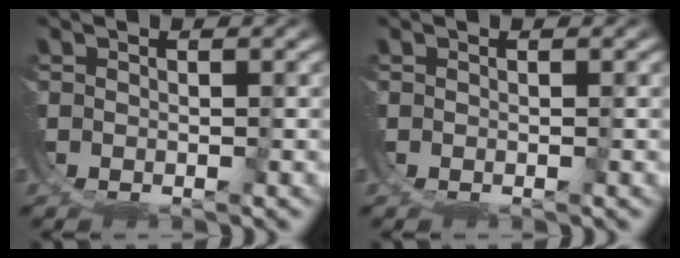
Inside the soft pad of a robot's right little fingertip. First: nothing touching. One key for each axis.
{"total": 0.0}